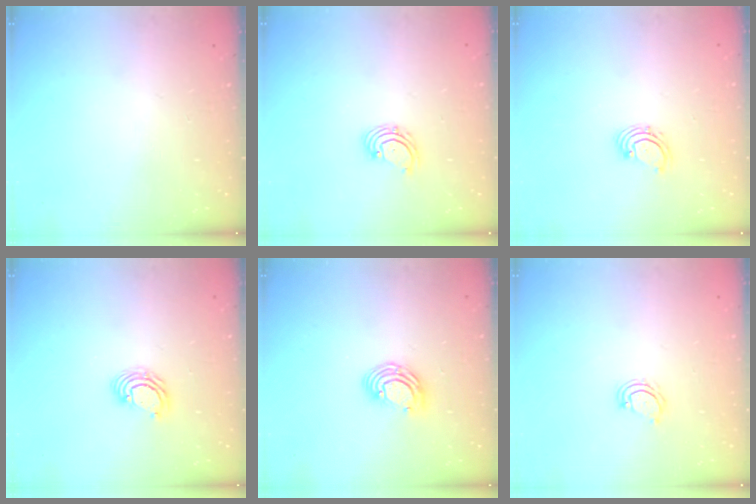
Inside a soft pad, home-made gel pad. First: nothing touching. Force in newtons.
{"total": 2.6, "press": 2.5, "slide": 0.6}
{"total": 1.8, "press": 1.7, "slide": 0.7}
{"total": 4.4, "press": 4.4, "slide": 0.0}
{"total": 7.5, "press": 7.4, "slide": 1.3}
{"total": 4.4, "press": 4.3, "slide": 0.3}